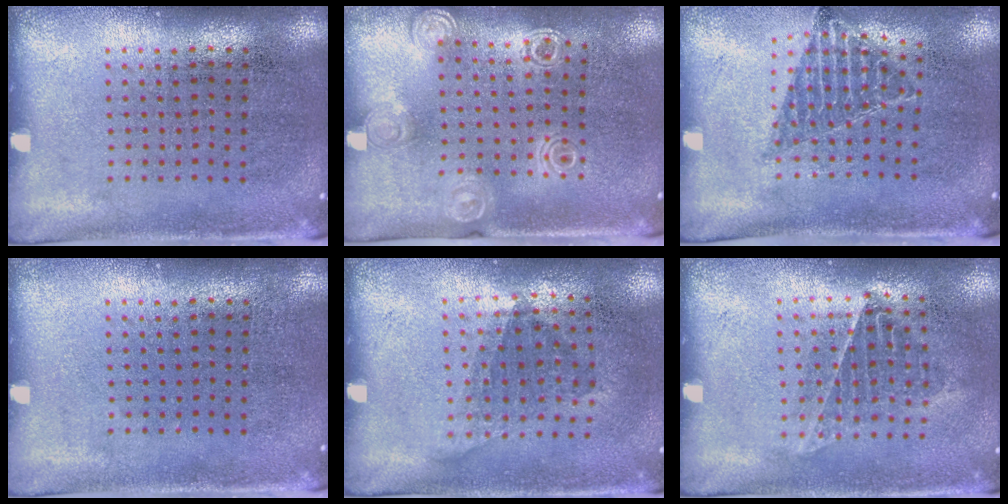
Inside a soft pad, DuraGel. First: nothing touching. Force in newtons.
{"total": 1.4, "press": 1.3, "slide": 0.2}
{"total": 0.9, "press": 0.8, "slide": 0.2}
{"total": 0.0}
{"total": 1.2, "press": 0.8, "slide": 0.8}
{"total": 1.0, "press": 0.9, "slide": 0.3}